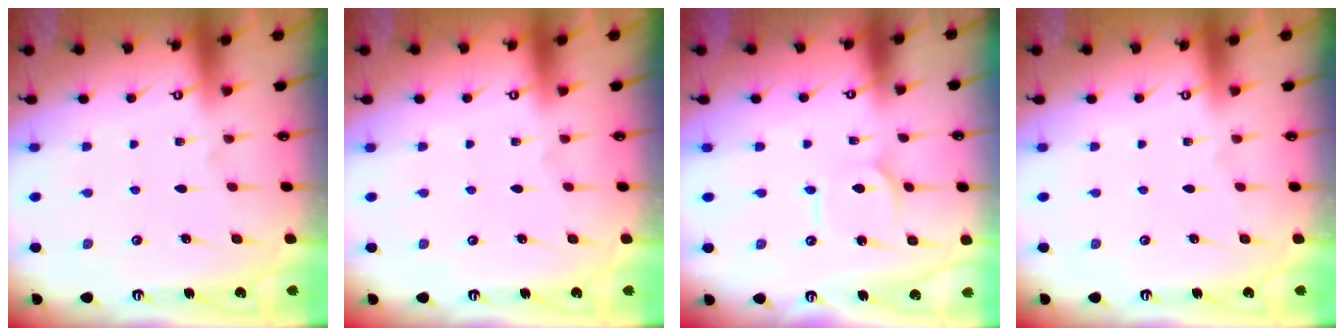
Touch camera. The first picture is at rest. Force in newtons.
{"total": 0.0}
{"total": 2.5, "press": 2.5, "slide": 0.1}
{"total": 0.0}